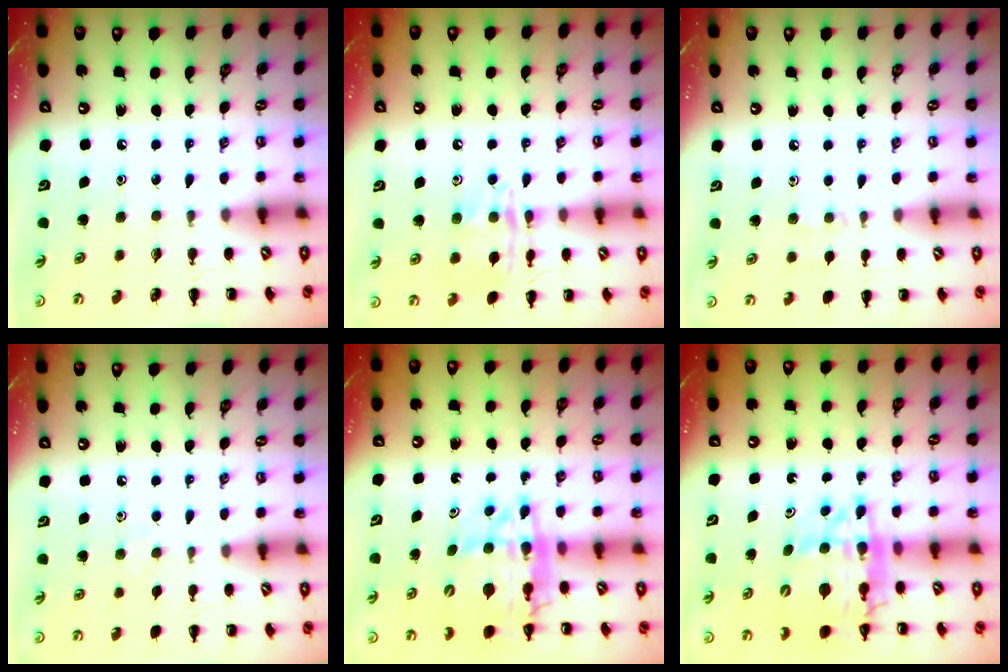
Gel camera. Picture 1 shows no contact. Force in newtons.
{"total": 12.3, "press": 12.3, "slide": 0.6}
{"total": 4.8, "press": 4.5, "slide": 1.7}
{"total": 3.8, "press": 3.6, "slide": 1.4}
{"total": 15.0, "press": 14.5, "slide": 4.1}
{"total": 15.0, "press": 14.5, "slide": 4.1}